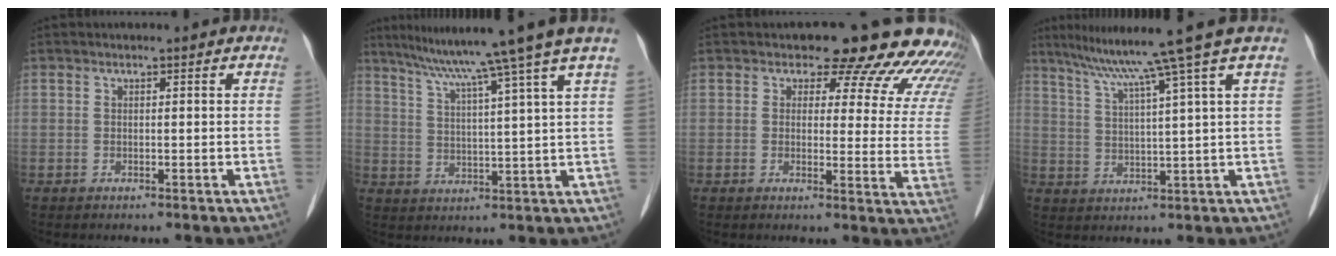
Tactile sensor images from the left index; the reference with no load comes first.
{"total": 14.0, "force": [10.8, -2.5, 8.5], "torque": [-0.136, -0.005, 0.149]}
{"total": 17.2, "force": [15.8, 5.2, 4.5], "torque": [-0.012, -0.068, 0.137]}
{"total": 11.3, "force": [8.1, -3.2, 7.1], "torque": [-0.113, -0.002, 0.122]}